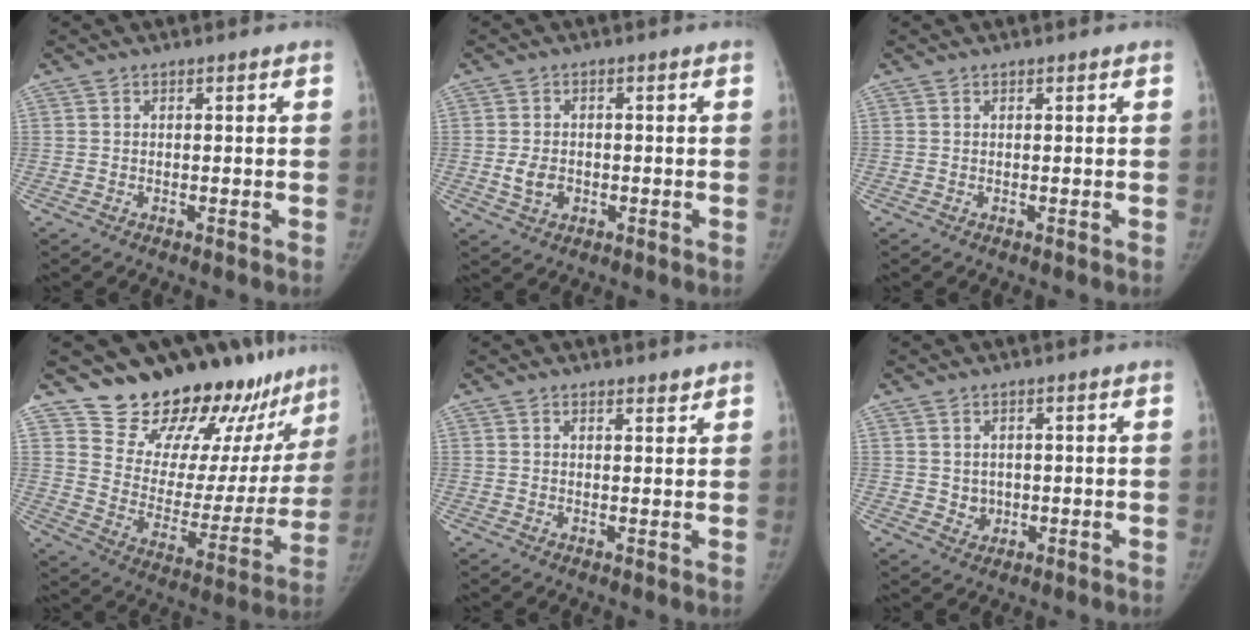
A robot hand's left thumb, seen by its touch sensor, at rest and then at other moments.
{"total": 3.8, "force": [-0.7, 2.9, 2.3], "torque": [-0.036, 0.000, -0.007]}
{"total": 0.0}
{"total": 24.1, "force": [21.4, 9.0, 6.6], "torque": [-0.046, -0.161, 0.297]}
{"total": 1.6, "force": [1.5, 0.5, 0.4], "torque": [0.002, -0.012, 0.022]}
{"total": 2.4, "force": [0.4, 2.2, 0.9], "torque": [-0.009, -0.005, 0.015]}